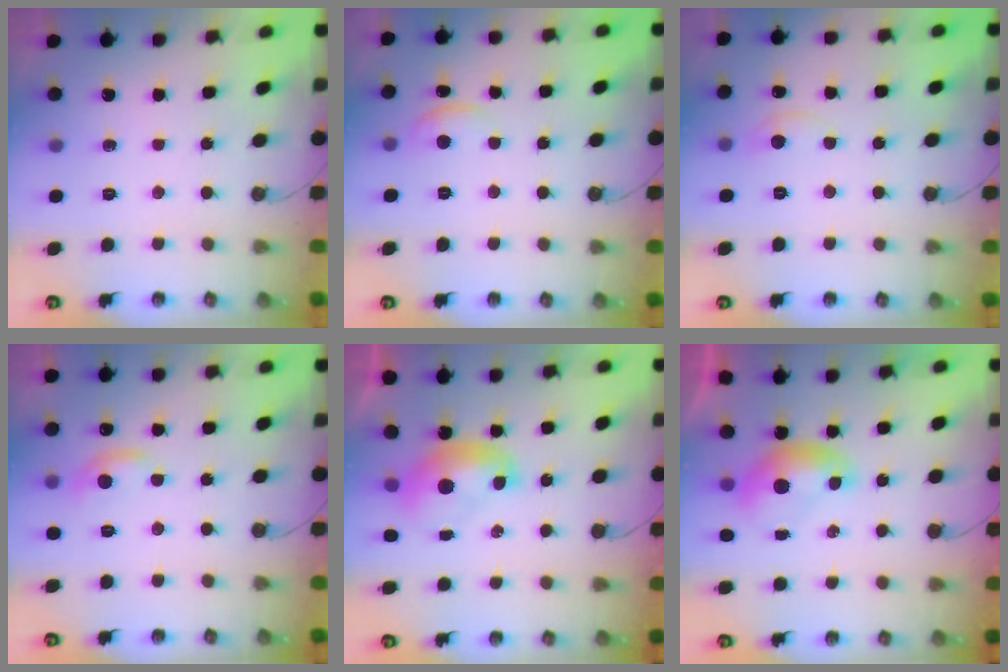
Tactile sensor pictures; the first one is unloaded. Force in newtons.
{"total": 0.6, "press": 0.1, "slide": 0.6}
{"total": 1.1, "press": 1.0, "slide": 0.5}
{"total": 1.7, "press": 1.6, "slide": 0.7}
{"total": 2.1, "press": 2.1, "slide": 0.3}
{"total": 0.0}